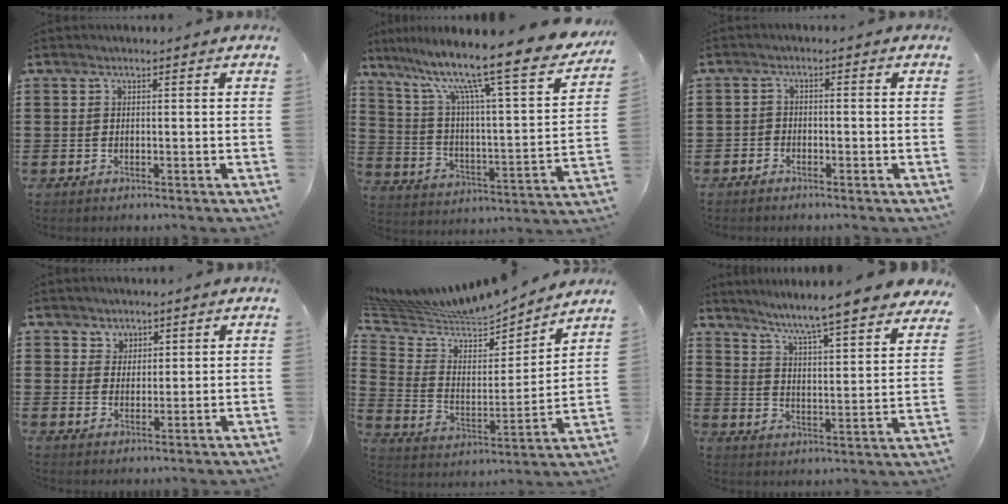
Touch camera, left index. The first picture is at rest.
{"total": 13.4, "force": [10.0, 0.9, 8.8], "torque": [-0.180, -0.074, 0.155]}
{"total": 1.6, "force": [-1.5, 0.4, 0.0], "torque": [-0.006, 0.004, -0.034]}
{"total": 2.8, "force": [1.8, 2.1, -0.2], "torque": [-0.007, 0.010, 0.033]}
{"total": 6.2, "force": [6.2, 1.1, -0.1], "torque": [-0.042, -0.058, 0.102]}
{"total": 6.0, "force": [5.2, -1.1, 2.8], "torque": [-0.078, -0.058, 0.077]}